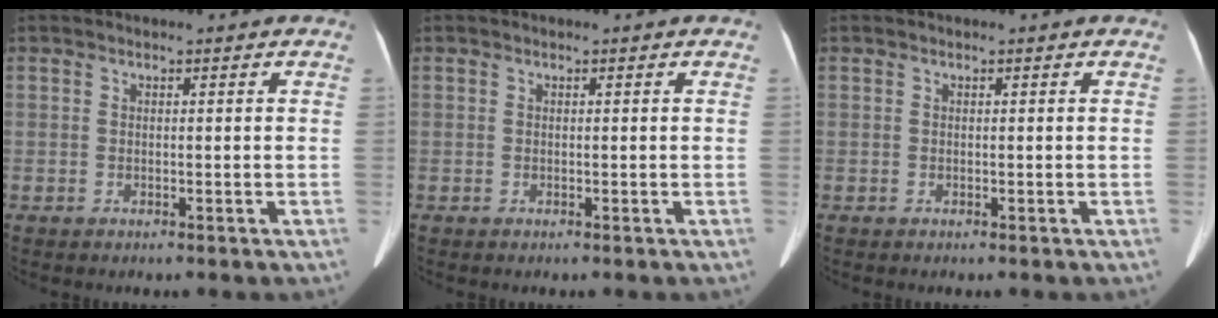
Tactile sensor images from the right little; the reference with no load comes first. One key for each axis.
{"total": 0.0}
{"total": 0.0}